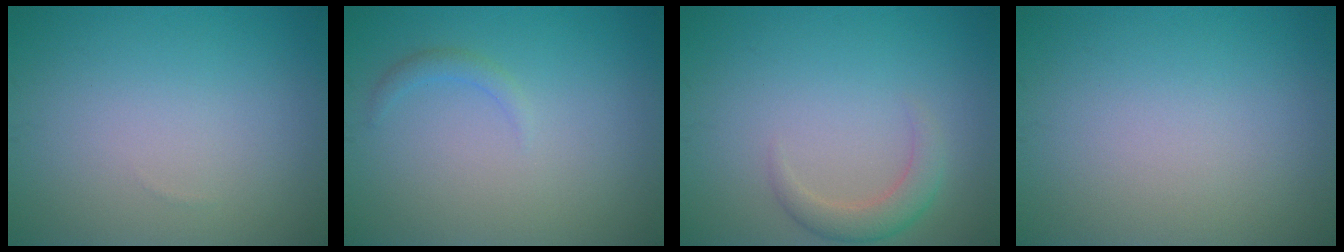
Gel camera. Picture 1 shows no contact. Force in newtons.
{"total": 1.0, "press": 1.0, "slide": 0.0}
{"total": 2.4, "press": 2.4, "slide": 0.2}
{"total": 0.0}